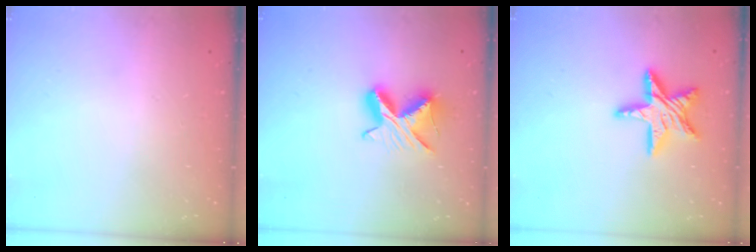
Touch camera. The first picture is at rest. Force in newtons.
{"total": 8.9, "press": 8.9, "slide": 0.1}
{"total": 13.9, "press": 13.9, "slide": 1.1}